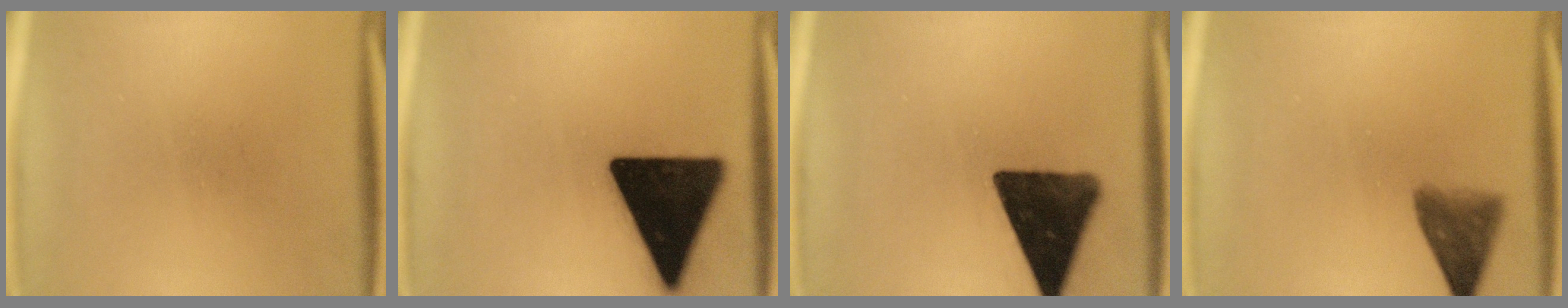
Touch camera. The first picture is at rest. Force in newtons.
{"total": 19.5}
{"total": 14.5}
{"total": 5.2}